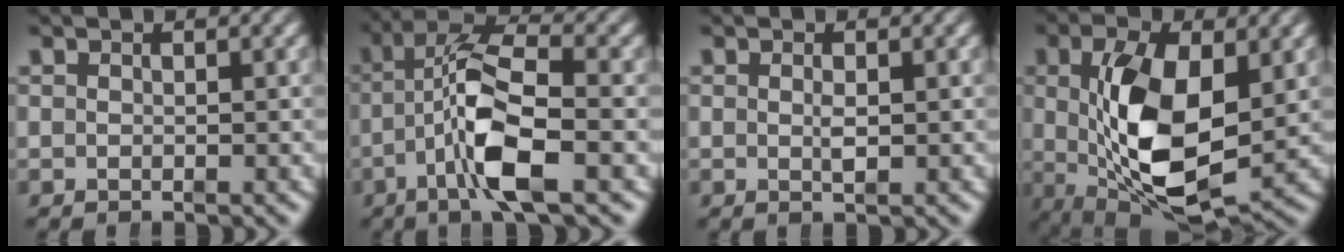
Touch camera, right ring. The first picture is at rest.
{"total": 7.9, "force": [0.3, 3.6, 7.0], "torque": [-0.125, -0.007, 0.001]}
{"total": 1.0, "force": [-0.2, 0.0, 1.0], "torque": [-0.015, 0.001, -0.002]}
{"total": 11.5, "force": [-0.3, 6.4, 9.6], "torque": [-0.179, -0.037, 0.016]}